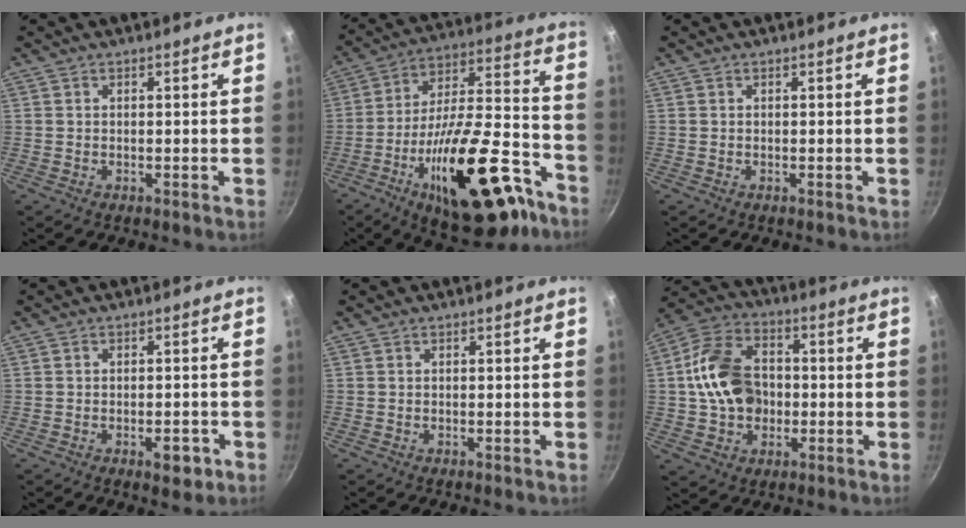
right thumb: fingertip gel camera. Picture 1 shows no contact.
{"total": 28.0, "force": [-14.0, 11.4, 21.3], "torque": [-0.291, 0.083, -0.210]}
{"total": 0.0}
{"total": 3.9, "force": [-1.8, 1.9, 2.9], "torque": [-0.023, 0.015, -0.018]}
{"total": 0.0}
{"total": 14.8, "force": [-0.1, 11.1, 9.7], "torque": [-0.156, 0.024, -0.010]}